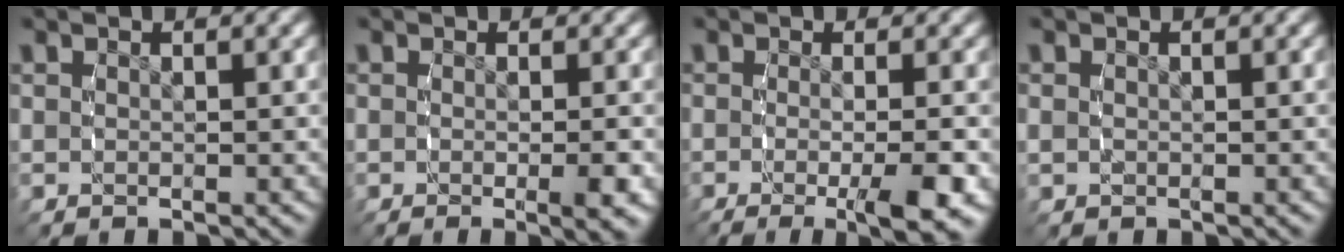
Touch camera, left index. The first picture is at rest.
{"total": 1.4, "force": [-0.6, -0.1, 1.3], "torque": [-0.016, 0.003, -0.016]}
{"total": 3.7, "force": [-2.1, 0.1, 3.1], "torque": [-0.051, -0.009, -0.033]}
{"total": 1.1, "force": [-0.3, 1.0, 0.1], "torque": [-0.013, -0.009, 0.000]}